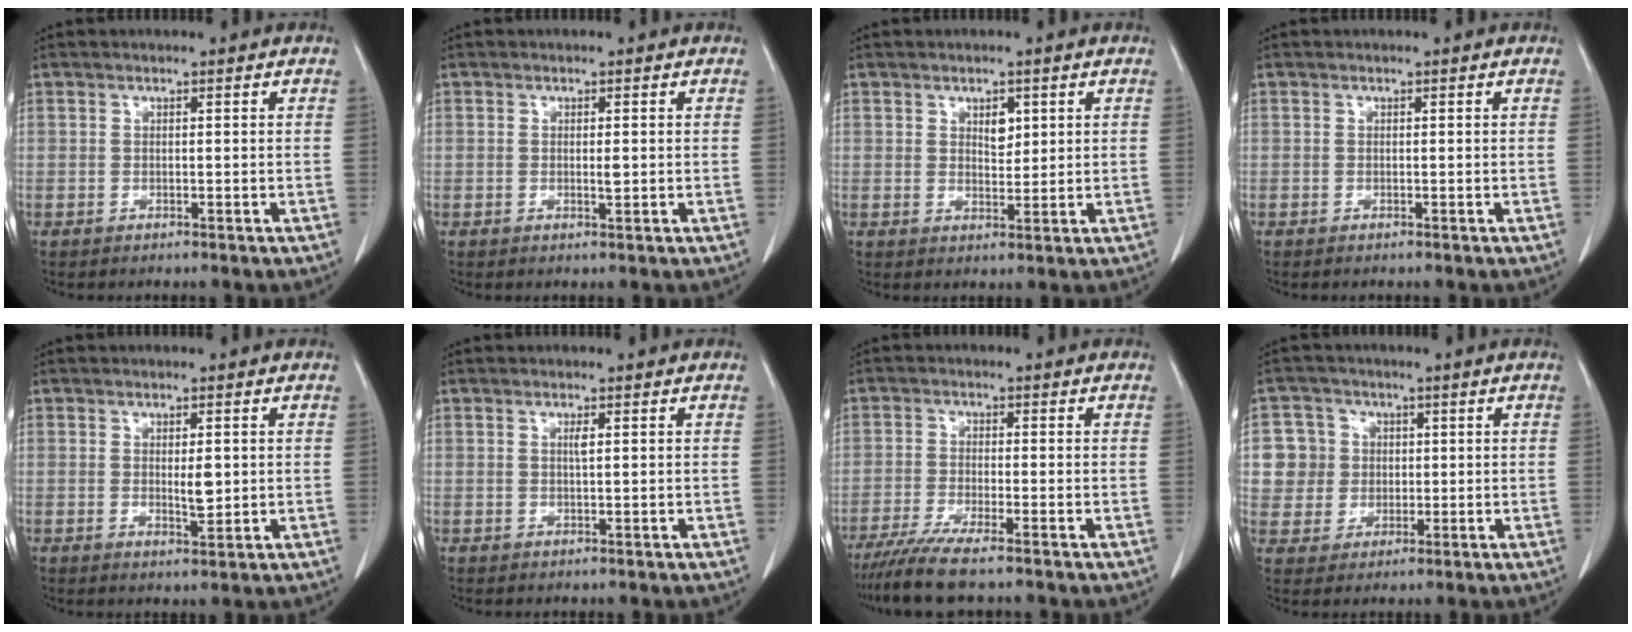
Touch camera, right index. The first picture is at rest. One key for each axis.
{"total": 1.1, "fx": 0.1, "fy": 0.3, "fz": 1.1, "tx": -0.018, "ty": -0.003, "tz": 0.002}
{"total": 2.7, "fx": 1.2, "fy": 1.4, "fz": 1.9, "tx": -0.027, "ty": -0.004, "tz": 0.020}
{"total": 0.0}
{"total": 2.9, "fx": 0.3, "fy": 0.9, "fz": 2.7, "tx": -0.044, "ty": -0.005, "tz": 0.006}
{"total": 1.0, "fx": 0.3, "fy": 0.0, "fz": 1.0, "tx": -0.020, "ty": 0.000, "tz": 0.005}
{"total": 6.4, "fx": -5.2, "fy": -0.4, "fz": 3.7, "tx": -0.061, "ty": -0.018, "tz": -0.090}
{"total": 6.9, "fx": 1.1, "fy": 6.8, "fz": 0.7, "tx": -0.013, "ty": 0.018, "tz": 0.027}